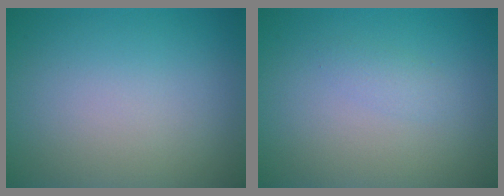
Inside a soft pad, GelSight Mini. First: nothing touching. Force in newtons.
{"total": 1.0, "press": 1.0, "slide": 0.0}